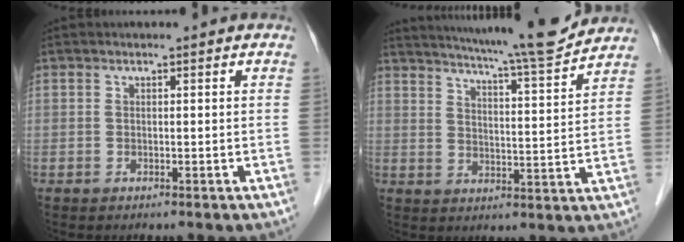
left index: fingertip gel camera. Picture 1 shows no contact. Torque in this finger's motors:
{"motor_torque": [0.83, -1.02, 0.32, 0.04]}